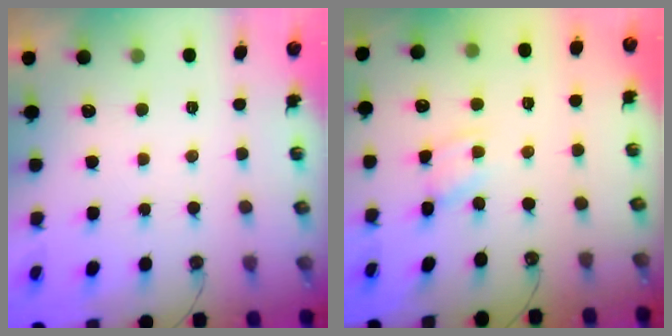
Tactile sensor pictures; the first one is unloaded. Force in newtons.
{"total": 1.2, "press": 1.2, "slide": 0.2}